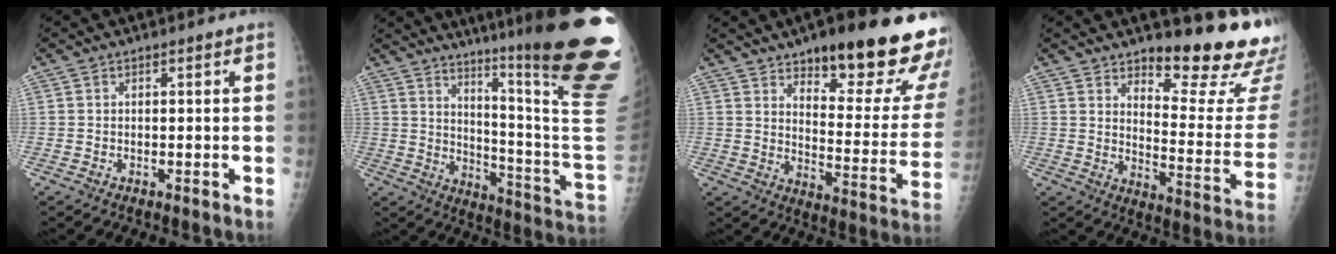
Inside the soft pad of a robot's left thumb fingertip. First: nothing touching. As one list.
[{"total": 30.0, "force": [20.3, 1.6, 22.0], "torque": [-0.239, -0.144, 0.276]}, {"total": 25.7, "force": [16.4, 7.5, 18.4], "torque": [-0.199, -0.085, 0.222]}, {"total": 18.7, "force": [14.4, 4.9, 10.9], "torque": [-0.100, -0.128, 0.192]}]